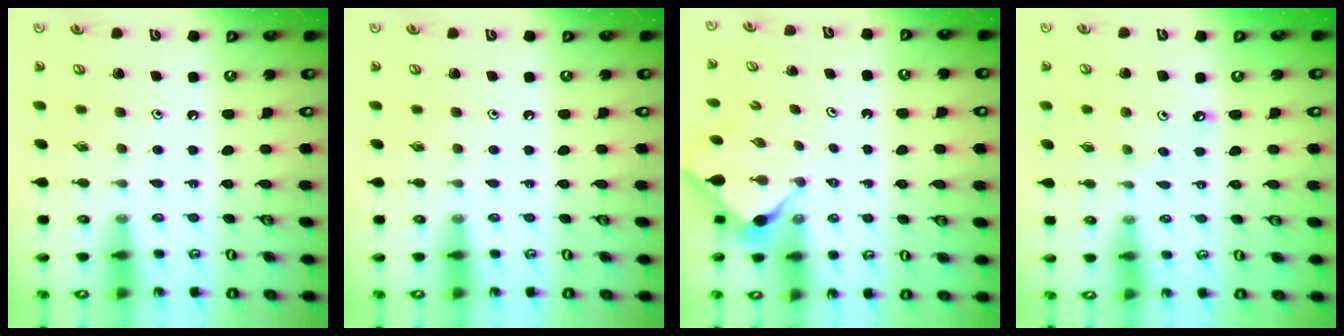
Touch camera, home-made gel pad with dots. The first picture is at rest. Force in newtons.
{"total": 0.0}
{"total": 3.0, "press": 3.0, "slide": 0.4}
{"total": 4.5, "press": 4.5, "slide": 0.2}